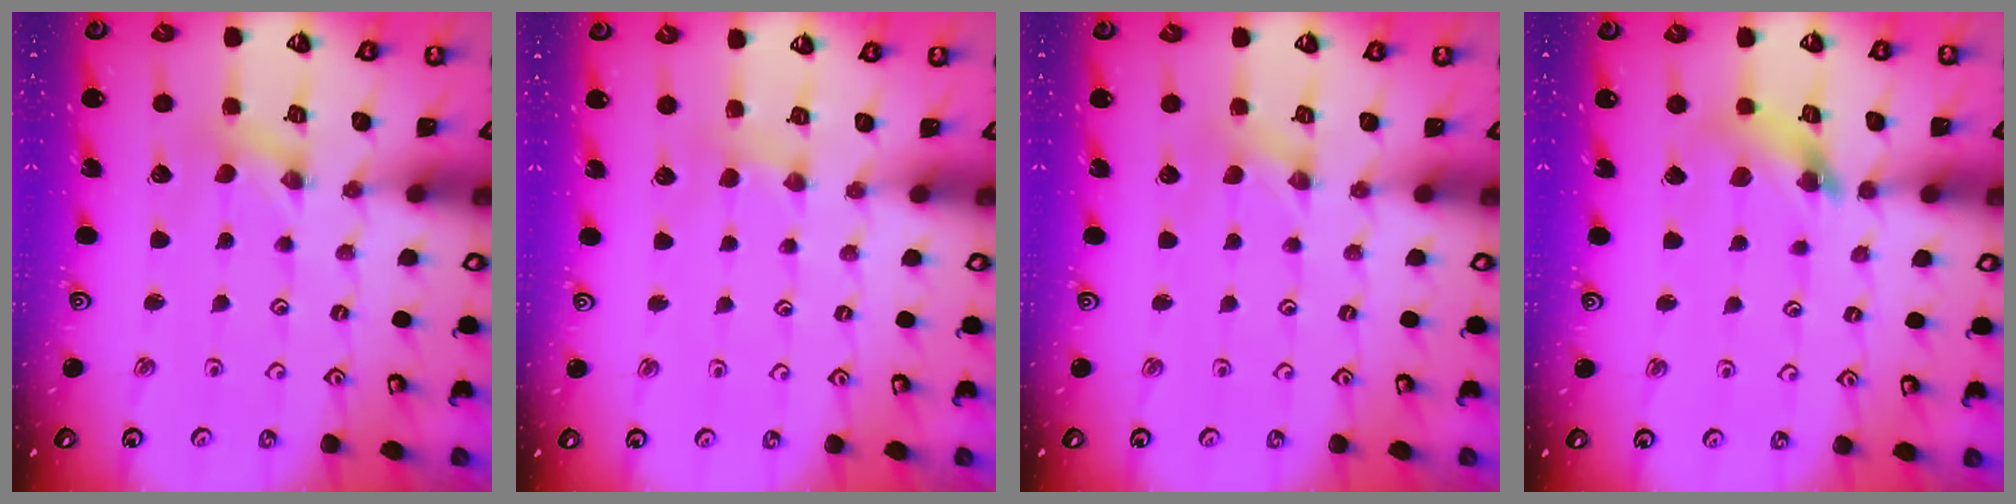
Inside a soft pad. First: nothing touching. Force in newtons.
{"total": 2.2, "press": 2.2, "slide": 0.4}
{"total": 0.0}
{"total": 9.1, "press": 9.1, "slide": 0.8}